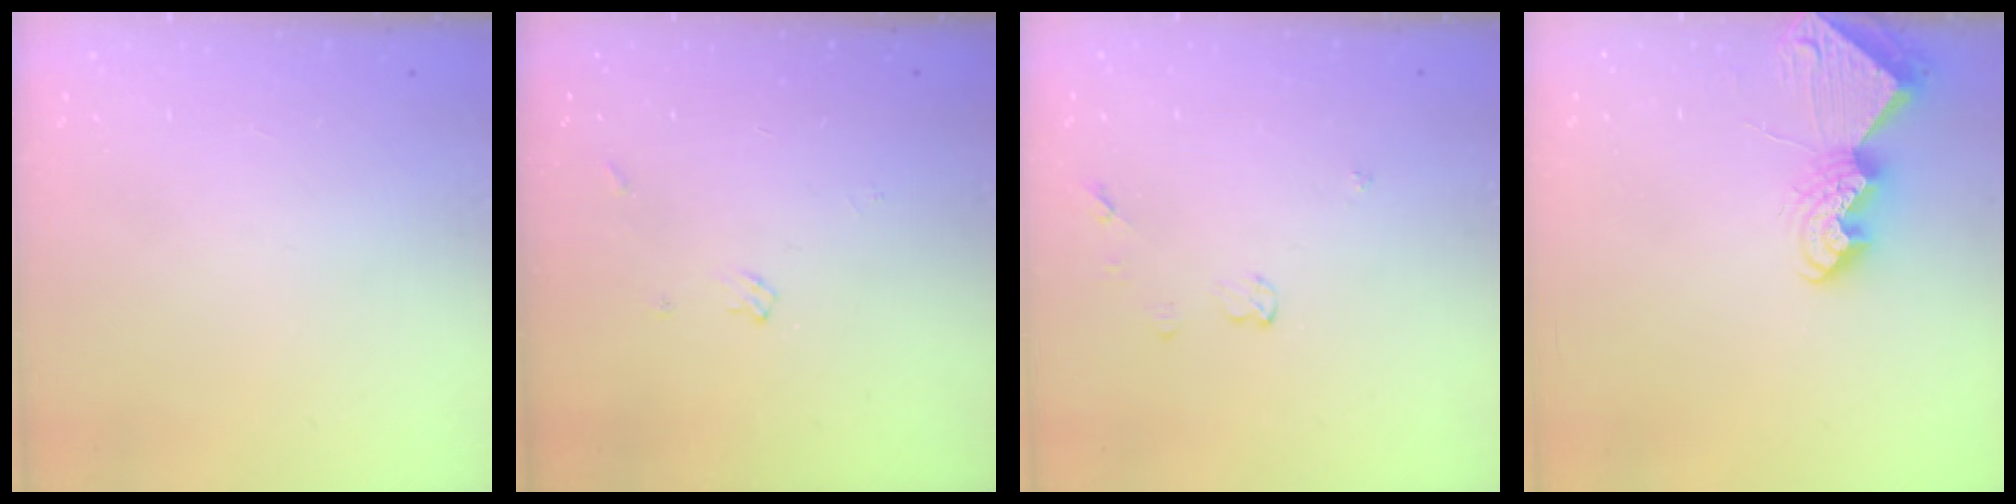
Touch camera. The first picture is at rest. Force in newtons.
{"total": 3.9, "press": 3.8, "slide": 0.7}
{"total": 3.7, "press": 3.7, "slide": 0.5}
{"total": 7.9, "press": 7.9, "slide": 0.7}